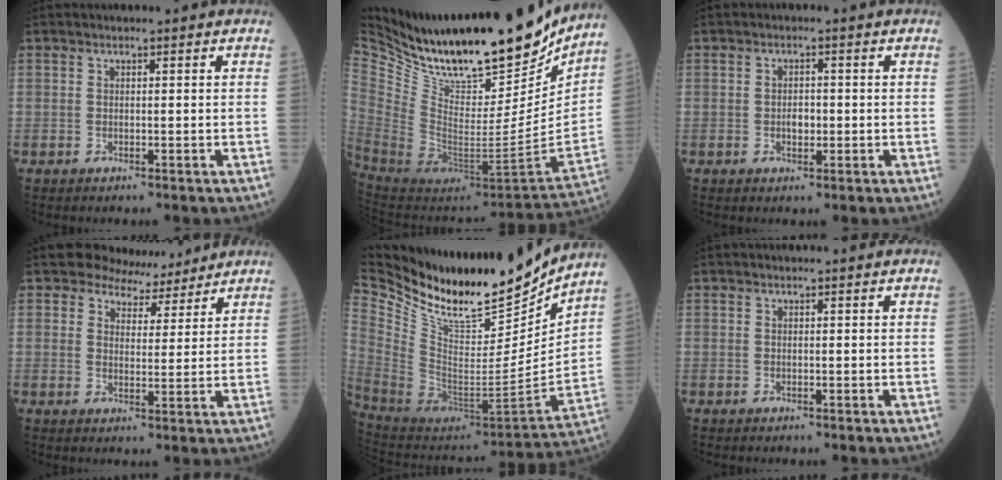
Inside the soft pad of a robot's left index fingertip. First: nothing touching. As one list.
[{"total": 27.8, "force": [23.5, 6.6, 13.3], "torque": [-0.243, -0.067, 0.371]}, {"total": 1.9, "force": [-0.3, 1.2, 1.5], "torque": [-0.025, 0.002, -0.003]}, {"total": 5.8, "force": [5.3, 2.4, -0.3], "torque": [0.009, 0.000, 0.071]}, {"total": 26.6, "force": [22.9, 6.4, 12.0], "torque": [-0.246, -0.052, 0.384]}, {"total": 0.0}]